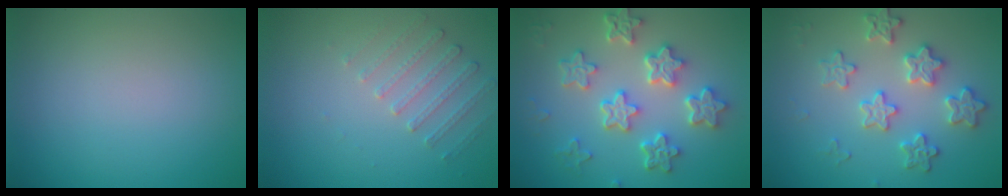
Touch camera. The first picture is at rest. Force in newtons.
{"total": 1.7, "press": 1.2, "slide": 1.2}
{"total": 5.7, "press": 4.6, "slide": 3.4}
{"total": 3.6, "press": 3.5, "slide": 0.5}